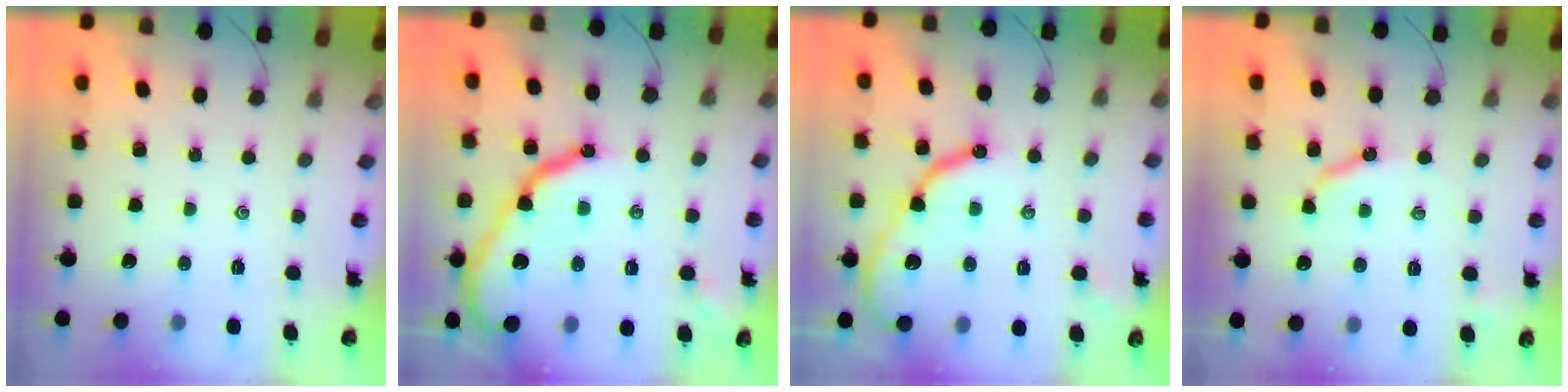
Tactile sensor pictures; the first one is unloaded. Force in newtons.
{"total": 18.6, "press": 18.5, "slide": 1.5}
{"total": 12.1, "press": 12.1, "slide": 1.1}
{"total": 6.7, "press": 6.7, "slide": 0.5}